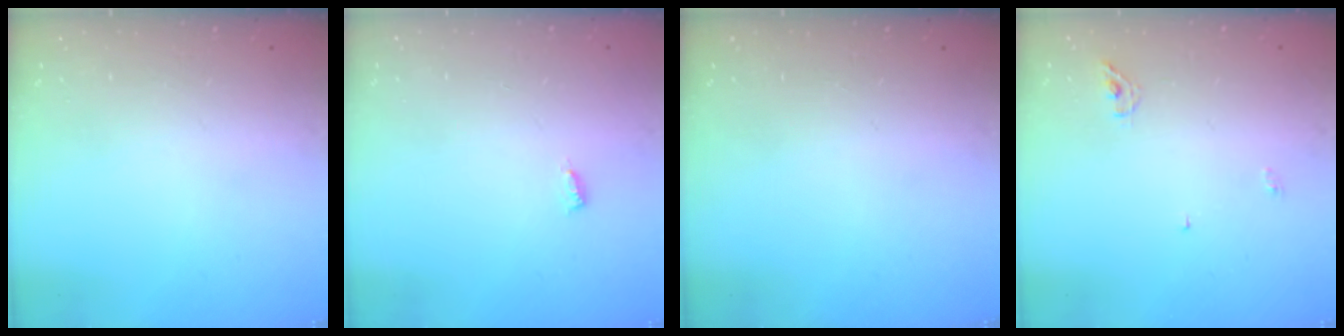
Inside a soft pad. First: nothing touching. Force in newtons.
{"total": 3.1, "press": 3.1, "slide": 0.2}
{"total": 0.0}
{"total": 4.3, "press": 4.3, "slide": 0.1}